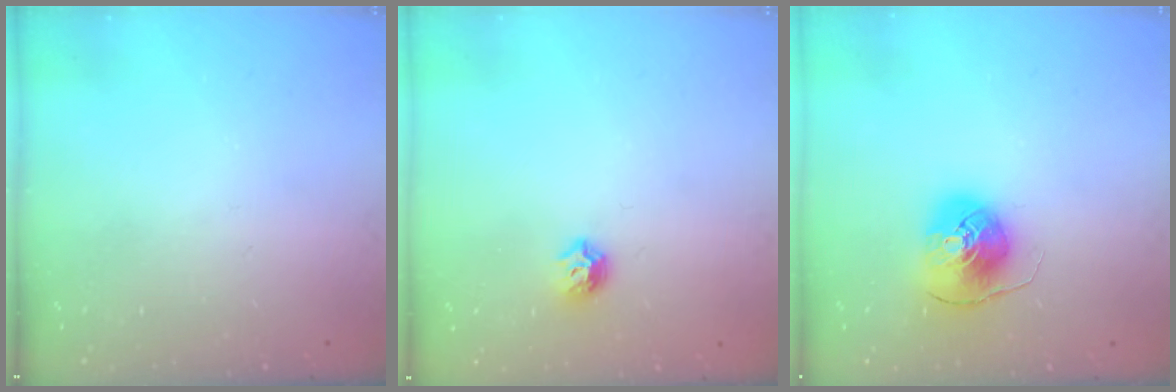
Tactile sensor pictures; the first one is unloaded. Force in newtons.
{"total": 6.0, "press": 5.9, "slide": 0.8}
{"total": 9.2, "press": 9.1, "slide": 1.0}